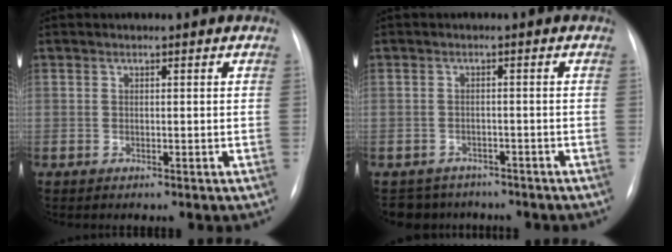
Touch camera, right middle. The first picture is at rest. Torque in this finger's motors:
{"motor_torque": [0.00, -0.05, -0.02, 0.00]}